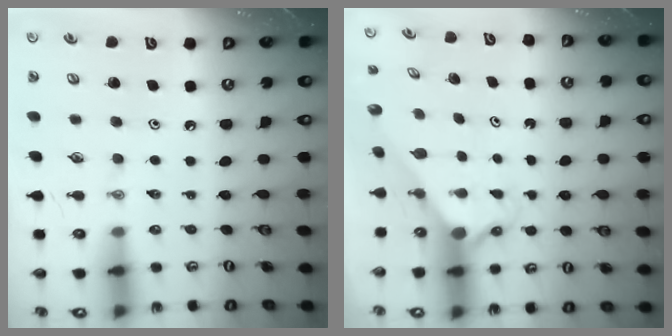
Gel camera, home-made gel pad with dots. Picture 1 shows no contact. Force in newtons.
{"total": 2.2, "press": 2.2, "slide": 0.2}